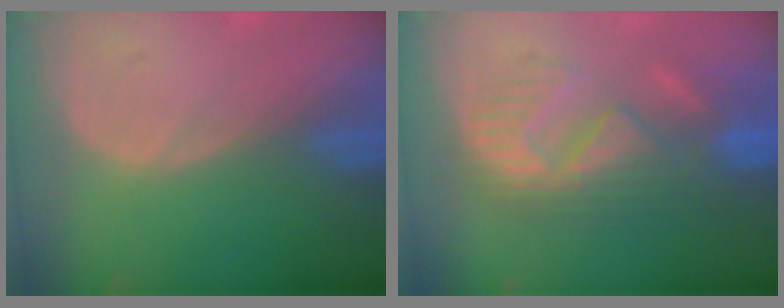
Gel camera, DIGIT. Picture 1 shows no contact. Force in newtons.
{"total": 9.4, "press": 9.0, "slide": 2.7}